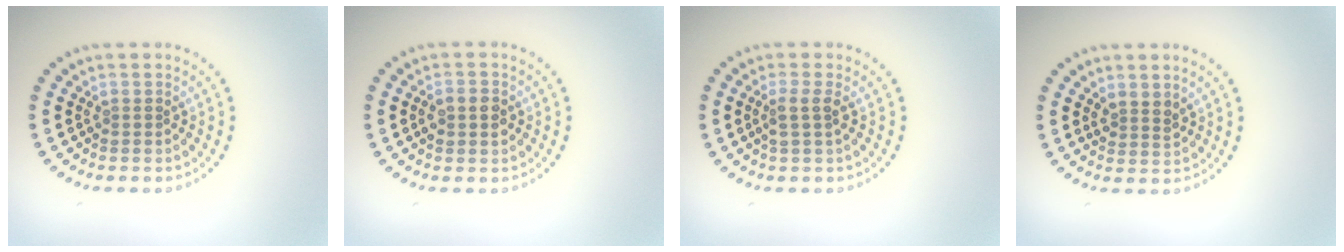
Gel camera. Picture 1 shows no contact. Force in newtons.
{"total": 2.7, "press": 2.7, "slide": 0.2}
{"total": 1.5, "press": 1.2, "slide": 0.8}
{"total": 1.6, "press": 1.3, "slide": 0.9}